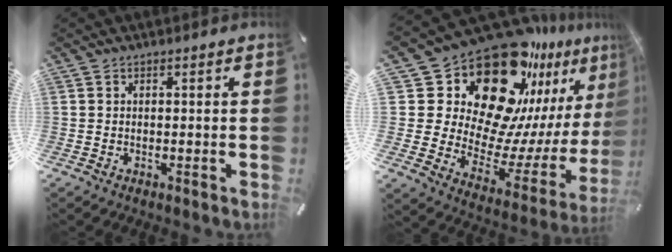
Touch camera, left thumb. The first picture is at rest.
{"total": 27.6, "force": [18.8, 14.0, 14.6], "torque": [-0.258, -0.177, 0.342]}